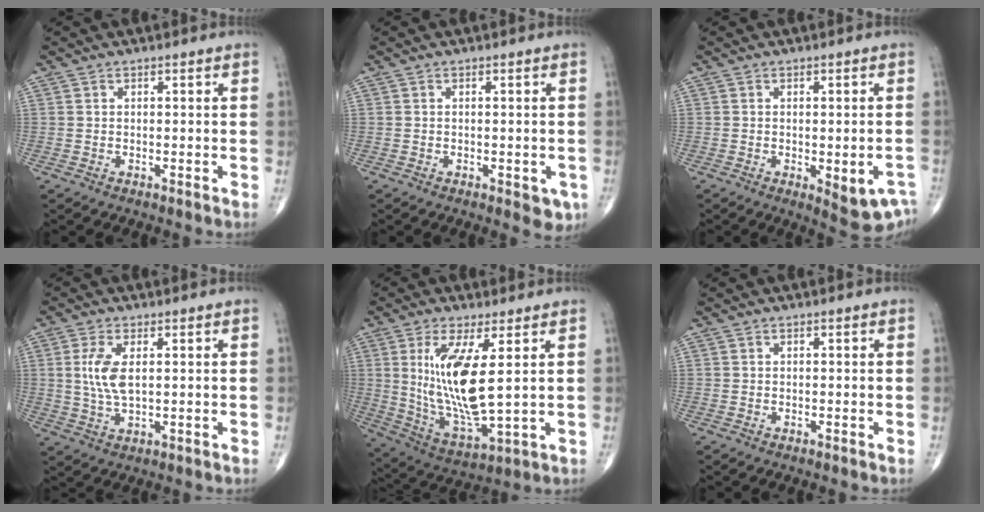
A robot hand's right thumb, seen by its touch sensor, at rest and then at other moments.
{"total": 3.8, "force": [-1.3, 1.7, 3.1], "torque": [-0.022, -0.003, -0.011]}
{"total": 8.5, "force": [-3.2, 3.1, 7.3], "torque": [-0.072, 0.002, -0.032]}
{"total": 6.3, "force": [1.1, 2.7, 5.5], "torque": [-0.124, -0.005, 0.024]}
{"total": 15.3, "force": [2.9, 4.5, 14.3], "torque": [-0.285, -0.031, 0.072]}
{"total": 0.0}